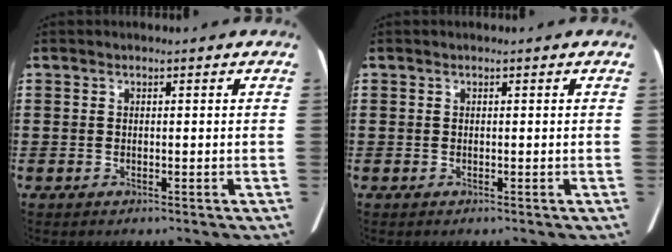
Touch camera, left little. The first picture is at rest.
{"total": 0.0}